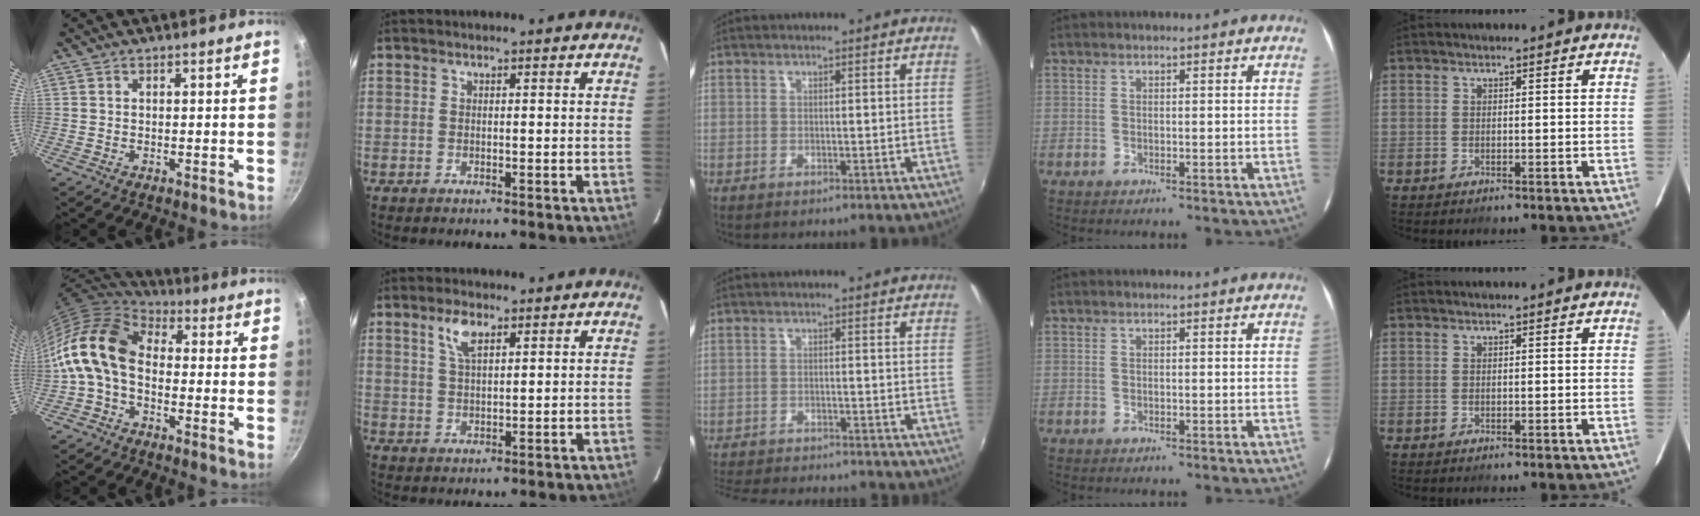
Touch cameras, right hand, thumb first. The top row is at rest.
{"thumb": {"total": 14.5, "force": [-0.9, 9.8, 10.7], "torque": [-0.201, 0.031, -0.039]}, "index": {"total": 4.6, "force": [2.6, 1.8, 3.3], "torque": [-0.064, 0.006, 0.052]}, "middle": {"total": 13.6, "force": [-12.1, 3.3, 5.2], "torque": [-0.122, -0.015, -0.179]}}